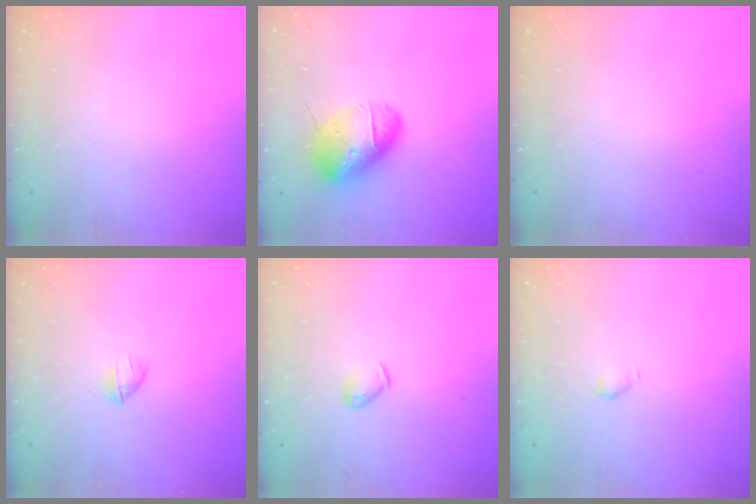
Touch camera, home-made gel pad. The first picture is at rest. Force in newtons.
{"total": 14.9, "press": 14.8, "slide": 1.9}
{"total": 0.0}
{"total": 2.8, "press": 2.6, "slide": 0.9}
{"total": 3.6, "press": 3.5, "slide": 0.8}
{"total": 3.6, "press": 3.5, "slide": 0.7}